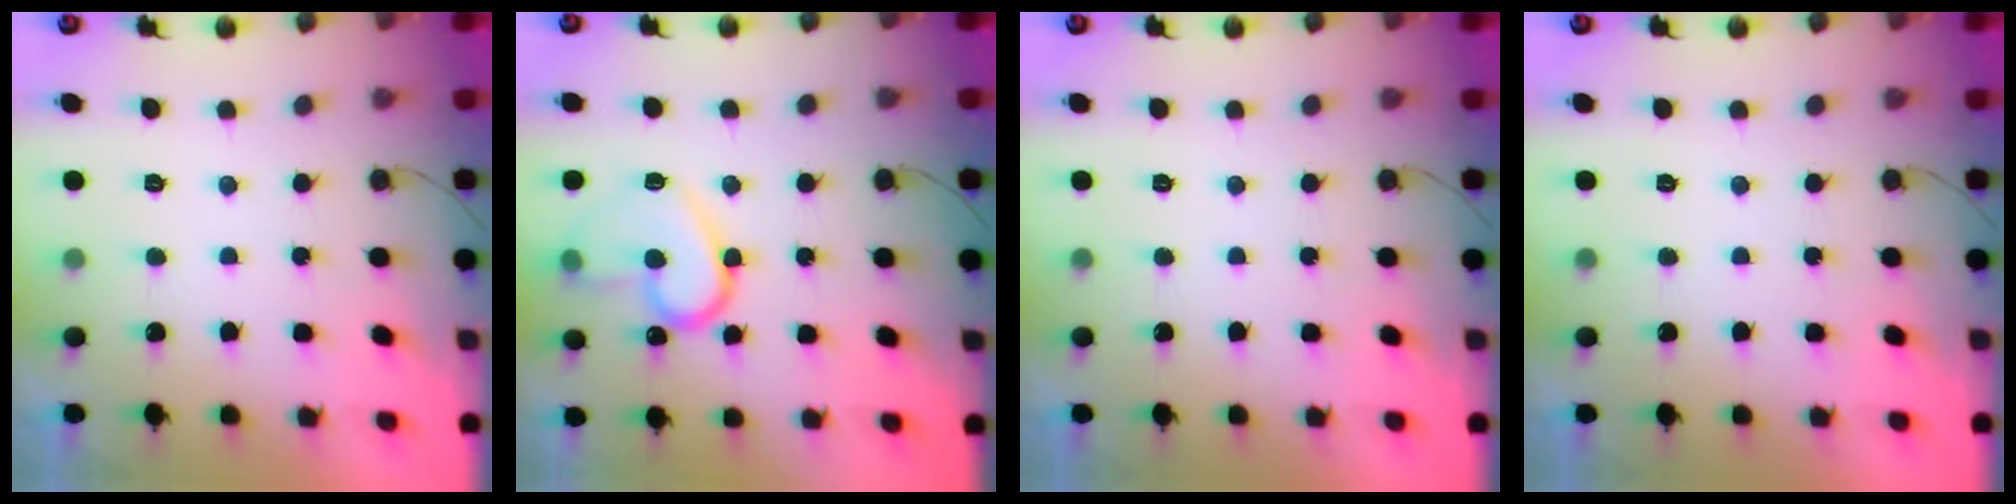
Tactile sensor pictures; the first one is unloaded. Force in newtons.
{"total": 14.3, "press": 14.2, "slide": 1.2}
{"total": 0.0}
{"total": 0.0}